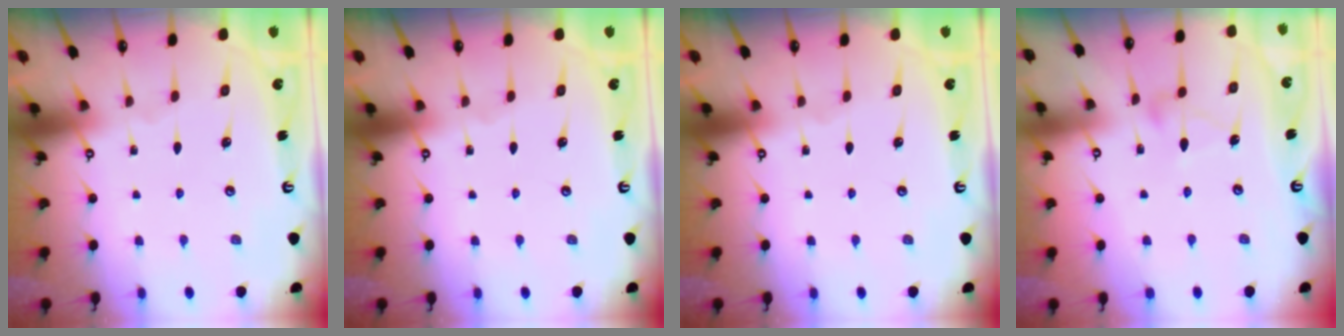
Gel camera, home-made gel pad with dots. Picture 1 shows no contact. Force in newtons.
{"total": 0.0}
{"total": 0.0}
{"total": 3.9, "press": 3.9, "slide": 0.2}